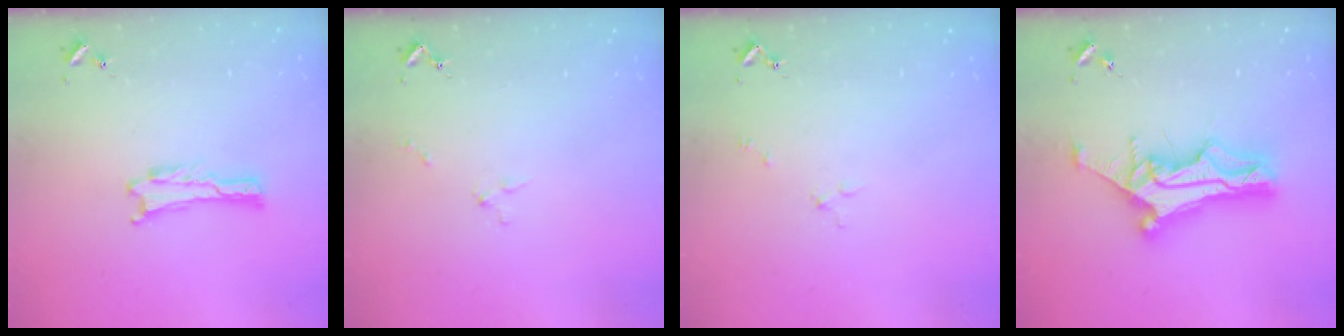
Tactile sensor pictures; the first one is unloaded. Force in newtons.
{"total": 1.3, "press": 1.2, "slide": 0.1}
{"total": 1.7, "press": 1.7, "slide": 0.3}
{"total": 12.6, "press": 12.6, "slide": 1.0}